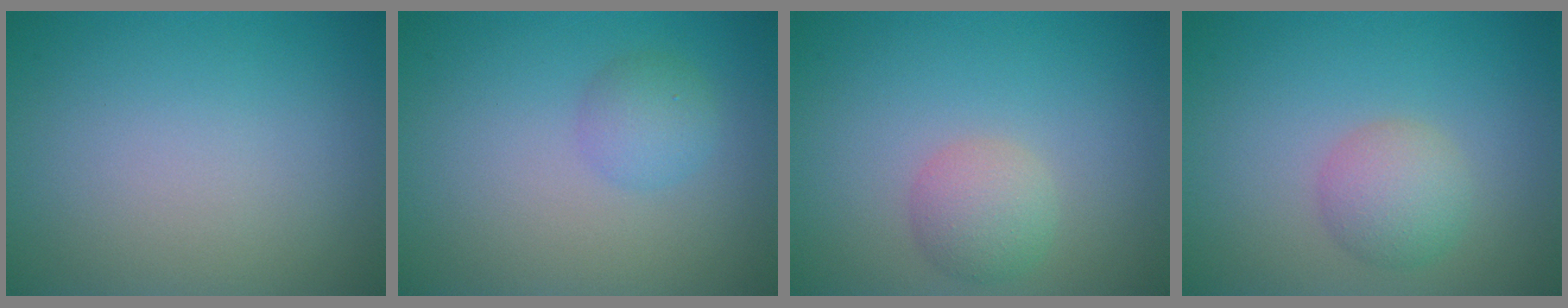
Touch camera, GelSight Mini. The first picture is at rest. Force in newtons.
{"total": 2.0, "press": 2.0, "slide": 0.1}
{"total": 2.6, "press": 2.6, "slide": 0.1}
{"total": 2.9, "press": 2.9, "slide": 0.1}